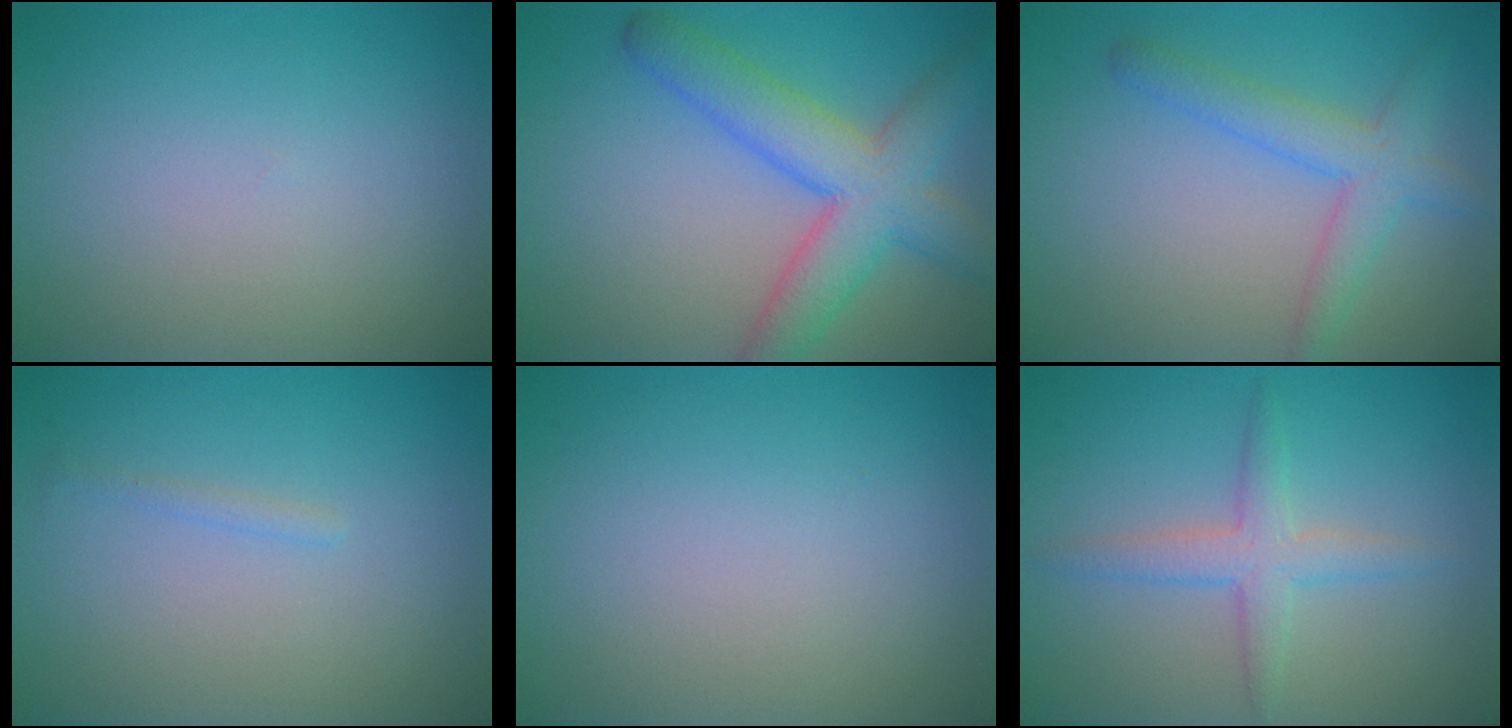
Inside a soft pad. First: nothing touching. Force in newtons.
{"total": 7.0, "press": 7.0, "slide": 0.3}
{"total": 3.6, "press": 3.6, "slide": 0.1}
{"total": 0.6, "press": 0.6, "slide": 0.0}
{"total": 0.0}
{"total": 2.8, "press": 2.8, "slide": 0.0}